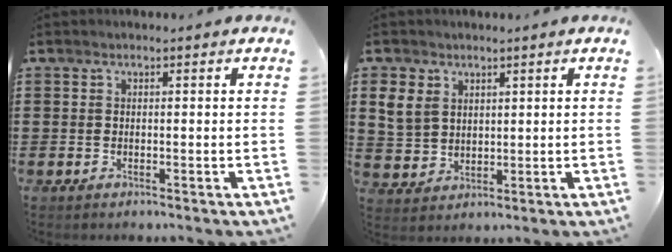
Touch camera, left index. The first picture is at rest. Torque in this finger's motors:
{"motor_torque": [1.06, 0.16, 0.35, 0.06]}